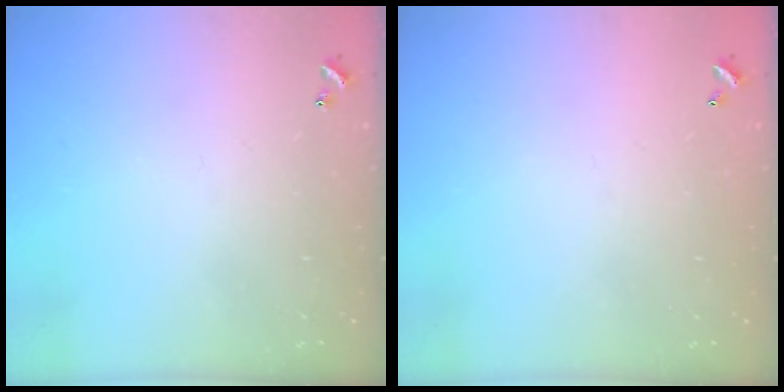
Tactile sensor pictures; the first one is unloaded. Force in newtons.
{"total": 2.7, "press": 2.7, "slide": 0.1}